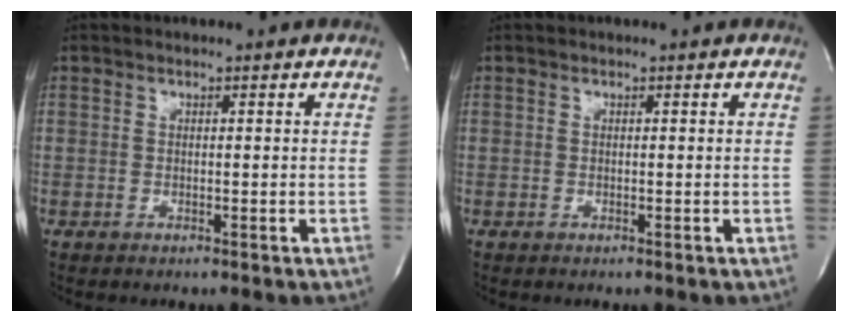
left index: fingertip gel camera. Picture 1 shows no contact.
{"total": 0.0}